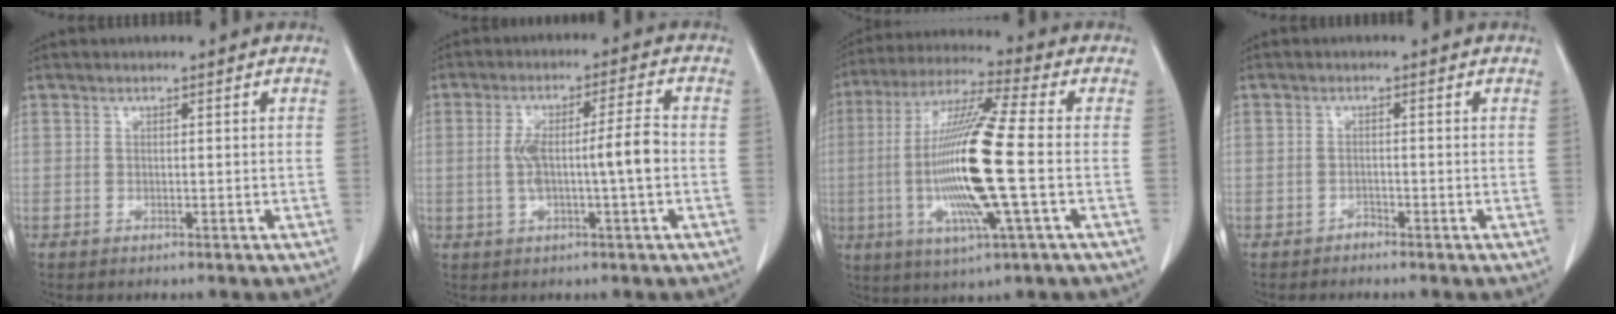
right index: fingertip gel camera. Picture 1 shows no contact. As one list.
[{"total": 7.3, "force": [-0.7, 0.3, 7.2], "torque": [-0.139, 0.017, -0.007]}, {"total": 17.1, "force": [-2.2, 0.2, 17.0], "torque": [-0.346, -0.010, -0.048]}, {"total": 0.9, "force": [-0.8, 0.4, -0.1], "torque": [0.007, 0.002, -0.018]}]